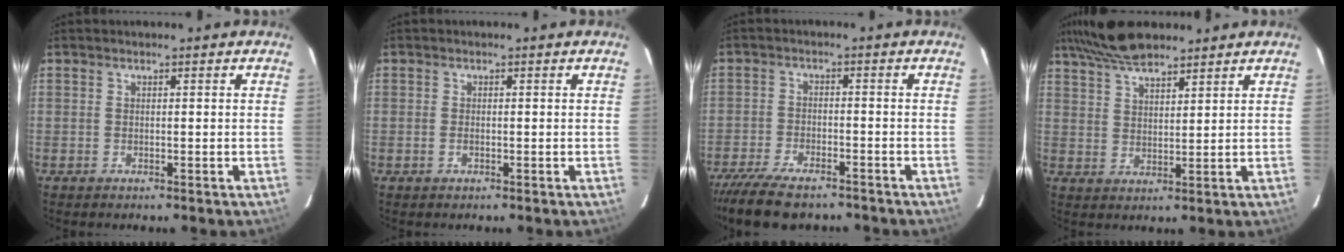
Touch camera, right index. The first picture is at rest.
{"total": 0.9, "force": [-0.4, 0.4, 0.7], "torque": [-0.016, 0.000, -0.008]}
{"total": 12.0, "force": [-10.1, 3.3, 5.6], "torque": [-0.131, -0.031, -0.170]}
{"total": 9.0, "force": [7.5, 2.2, 4.5], "torque": [-0.093, 0.023, 0.140]}